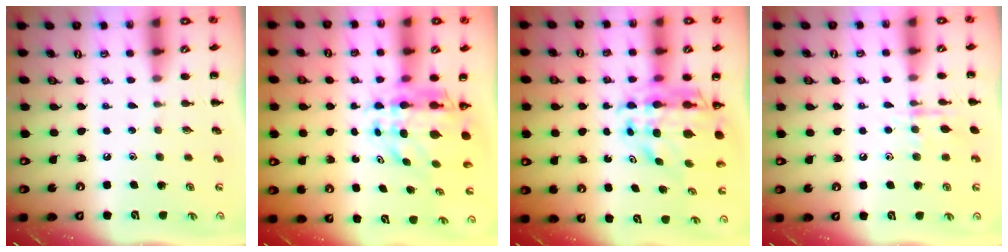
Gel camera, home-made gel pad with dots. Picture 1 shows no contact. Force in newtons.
{"total": 9.2, "press": 8.7, "slide": 3.0}
{"total": 11.3, "press": 10.7, "slide": 3.7}
{"total": 8.1, "press": 8.1, "slide": 0.7}